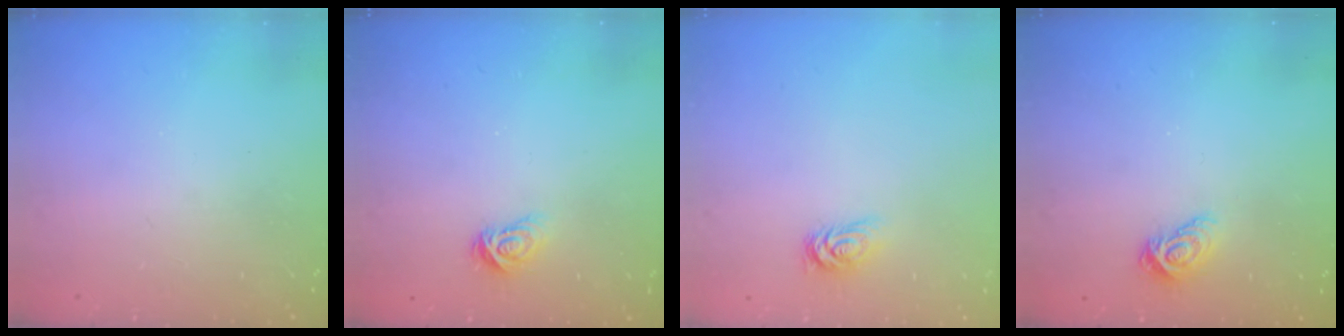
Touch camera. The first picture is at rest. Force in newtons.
{"total": 5.0, "press": 5.0, "slide": 0.7}
{"total": 3.2, "press": 3.1, "slide": 0.5}
{"total": 7.4, "press": 7.4, "slide": 0.2}